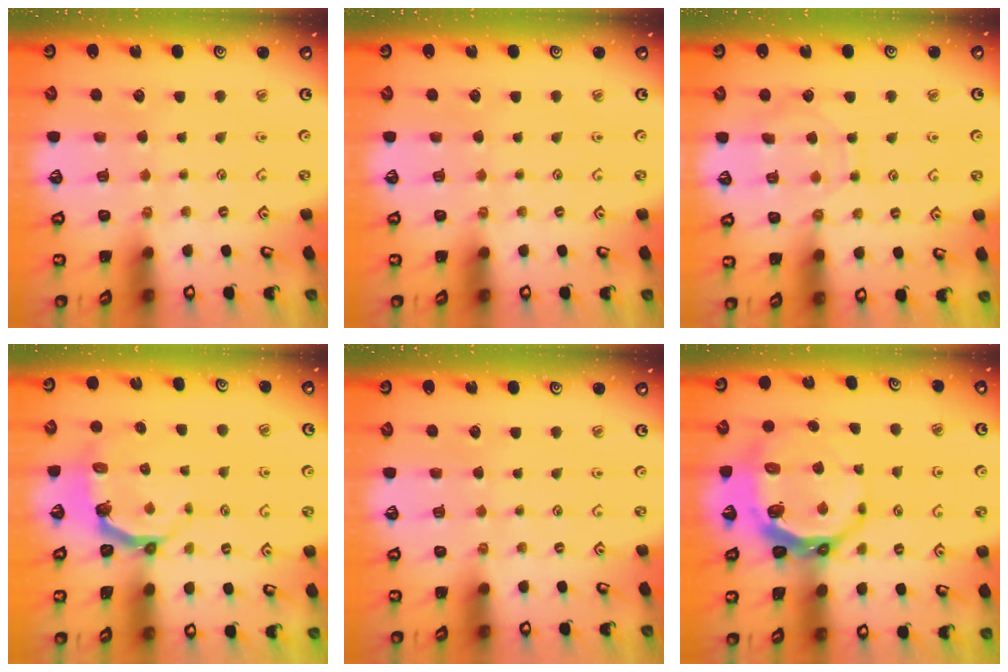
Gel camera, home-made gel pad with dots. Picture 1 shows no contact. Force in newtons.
{"total": 0.0}
{"total": 9.0, "press": 9.0, "slide": 1.0}
{"total": 4.4, "press": 2.9, "slide": 3.3}
{"total": 0.0}
{"total": 10.1, "press": 9.2, "slide": 4.3}